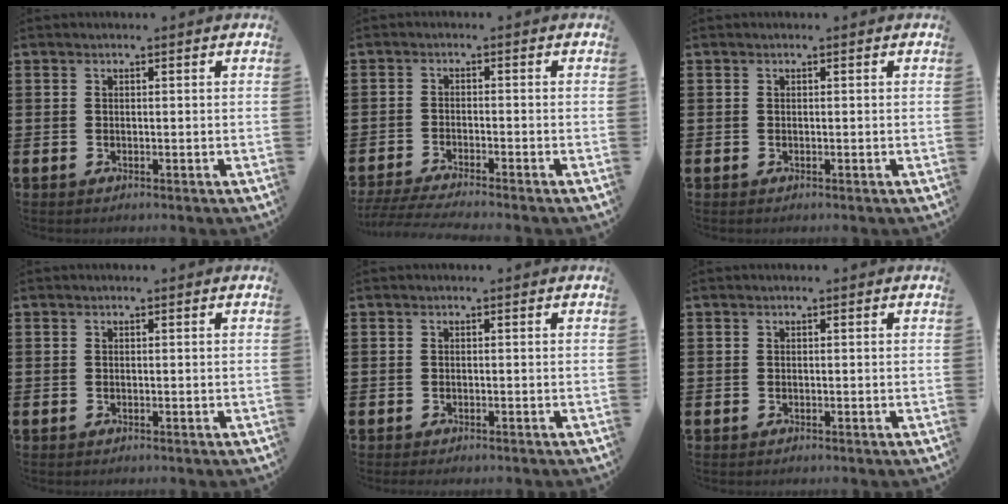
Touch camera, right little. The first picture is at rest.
{"total": 2.5, "force": [-2.3, -0.1, 1.0], "torque": [-0.017, 0.000, -0.043]}
{"total": 0.0}
{"total": 0.0}
{"total": 0.0}
{"total": 0.0}